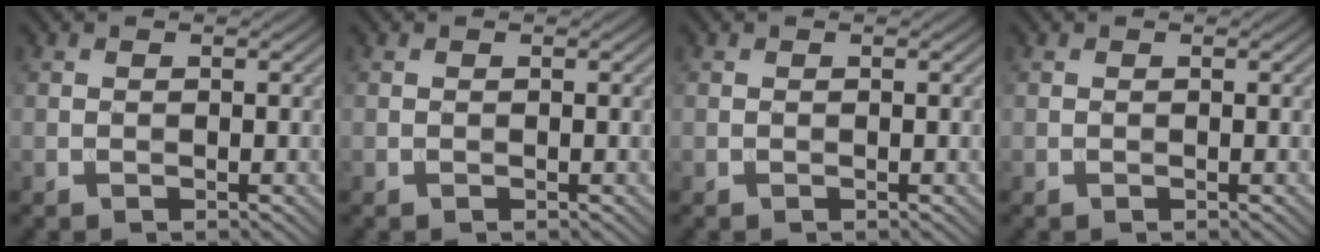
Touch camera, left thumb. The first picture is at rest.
{"total": 0.0}
{"total": 0.0}
{"total": 0.0}